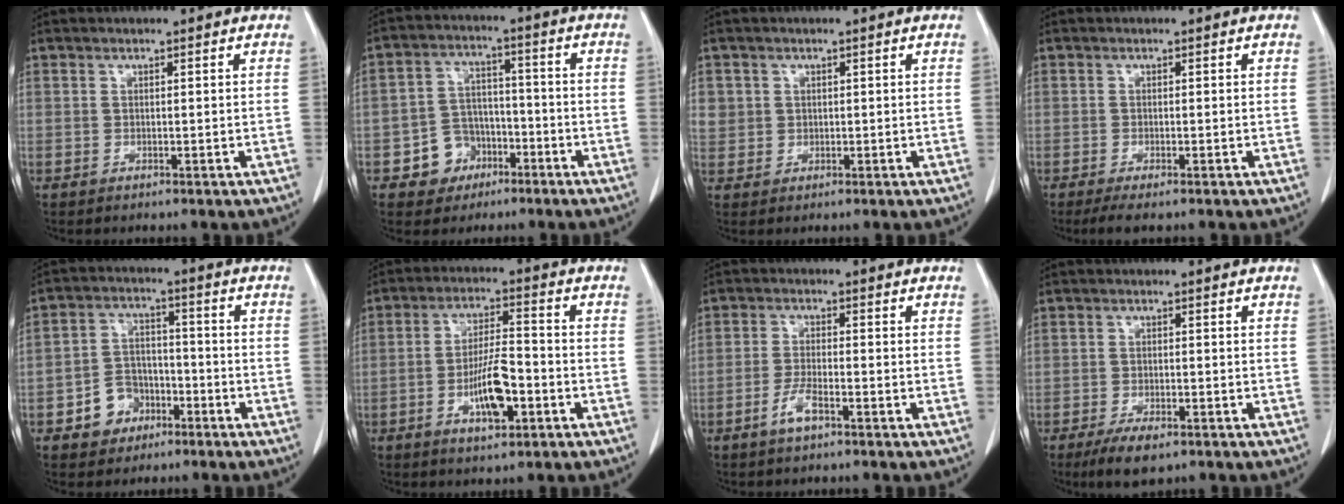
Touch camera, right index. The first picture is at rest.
{"total": 6.9, "force": [-3.4, 5.9, 1.4], "torque": [-0.022, 0.019, -0.049]}
{"total": 3.0, "force": [0.9, 2.8, 0.4], "torque": [0.004, 0.004, 0.020]}
{"total": 2.2, "force": [-1.5, 0.3, 1.6], "torque": [-0.028, -0.007, -0.027]}
{"total": 6.7, "force": [-3.3, 5.4, 2.1], "torque": [-0.038, 0.021, -0.049]}
{"total": 8.3, "force": [-3.0, 2.3, 7.4], "torque": [-0.140, 0.004, -0.051]}
{"total": 3.5, "force": [-2.2, 0.7, 2.7], "torque": [-0.055, 0.001, -0.044]}
{"total": 4.7, "force": [-3.1, 1.4, 3.2], "torque": [-0.058, -0.007, -0.049]}